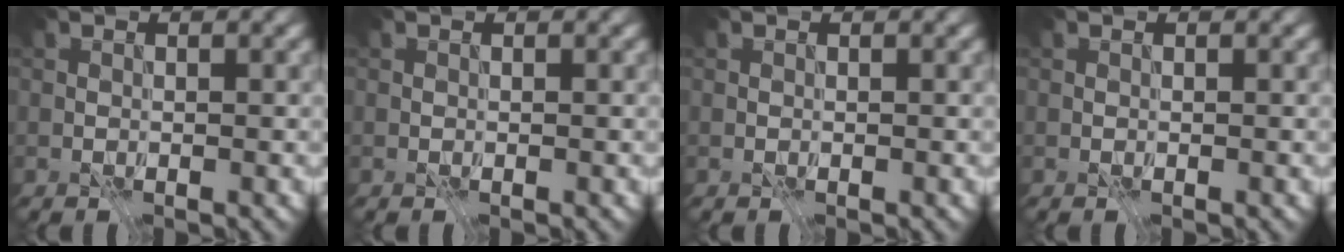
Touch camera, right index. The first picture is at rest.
{"total": 0.0}
{"total": 0.0}
{"total": 0.0}